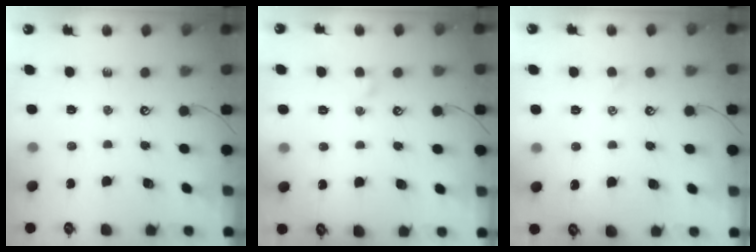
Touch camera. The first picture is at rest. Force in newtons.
{"total": 1.2, "press": 1.2, "slide": 0.1}
{"total": 0.0}